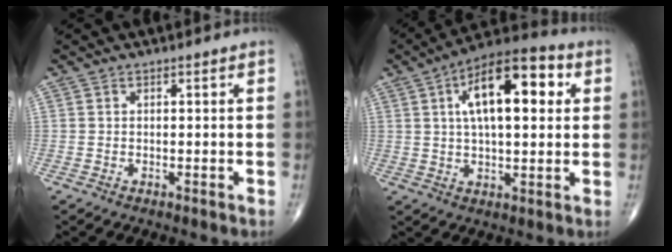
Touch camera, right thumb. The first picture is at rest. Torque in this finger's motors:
{"motor_torque": [0.75, 4.26, 1.64, 0.64, 0.14]}